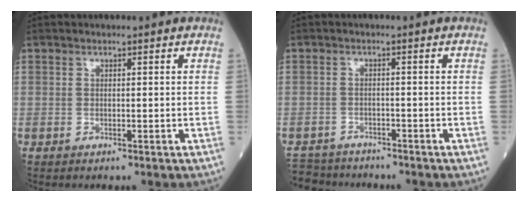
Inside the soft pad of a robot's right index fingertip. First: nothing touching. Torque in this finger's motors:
{"motor_torque": [-0.36, -0.20, -1.06, -0.21]}